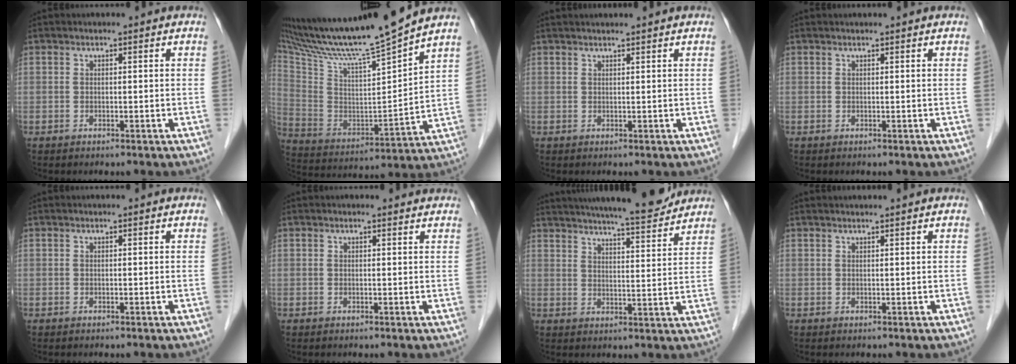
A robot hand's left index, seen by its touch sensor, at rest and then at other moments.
{"total": 20.5, "force": [18.0, -1.2, 9.8], "torque": [-0.179, -0.027, 0.311]}
{"total": 3.6, "force": [3.3, -0.2, 1.5], "torque": [-0.014, 0.029, 0.048]}
{"total": 0.7, "force": [0.7, -0.1, 0.3], "torque": [-0.005, 0.011, 0.014]}
{"total": 0.0}
{"total": 1.3, "force": [1.3, 0.3, 0.1], "torque": [-0.013, 0.001, 0.009]}
{"total": 14.9, "force": [13.5, 0.9, 6.2], "torque": [-0.098, 0.001, 0.187]}
{"total": 2.4, "force": [2.2, -0.2, 1.0], "torque": [-0.008, 0.022, 0.035]}